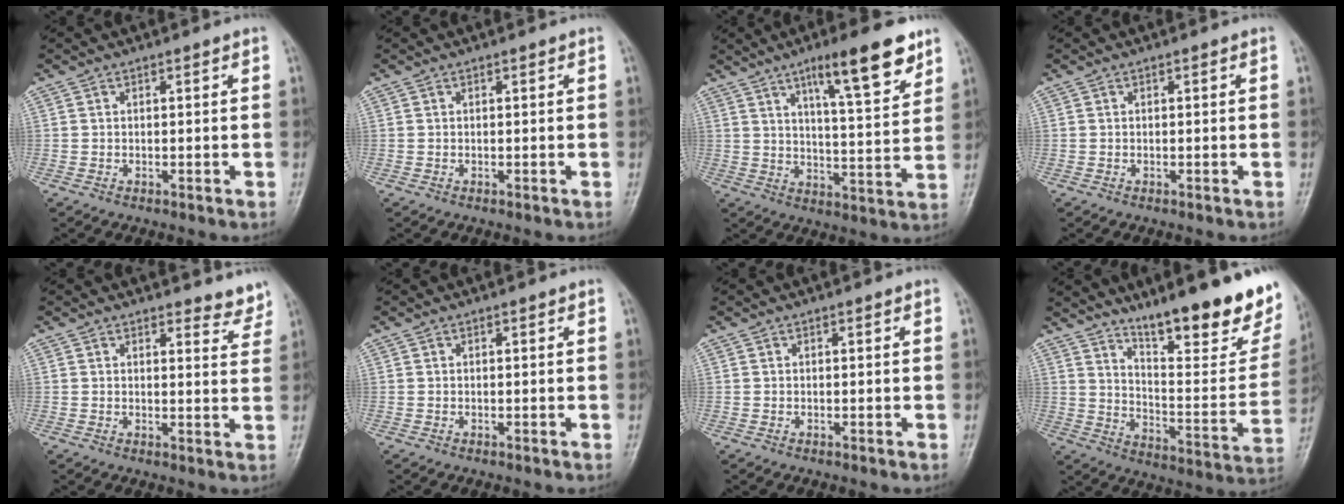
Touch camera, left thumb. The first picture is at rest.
{"total": 0.0}
{"total": 14.0, "force": [8.7, 2.9, 10.7], "torque": [-0.143, -0.042, 0.134]}
{"total": 0.0}
{"total": 4.0, "force": [3.8, 1.3, 0.7], "torque": [0.012, -0.032, 0.033]}
{"total": 0.0}
{"total": 0.0}
{"total": 23.5, "force": [16.2, 5.4, 16.1], "torque": [-0.196, -0.098, 0.245]}